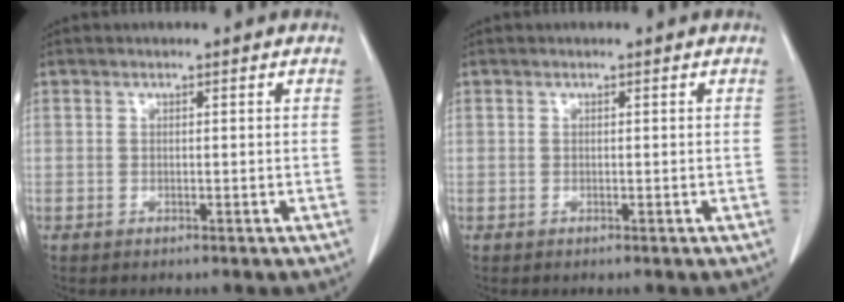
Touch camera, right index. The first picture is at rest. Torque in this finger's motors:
{"motor_torque": [0.00, 0.00, 0.00, 0.00]}